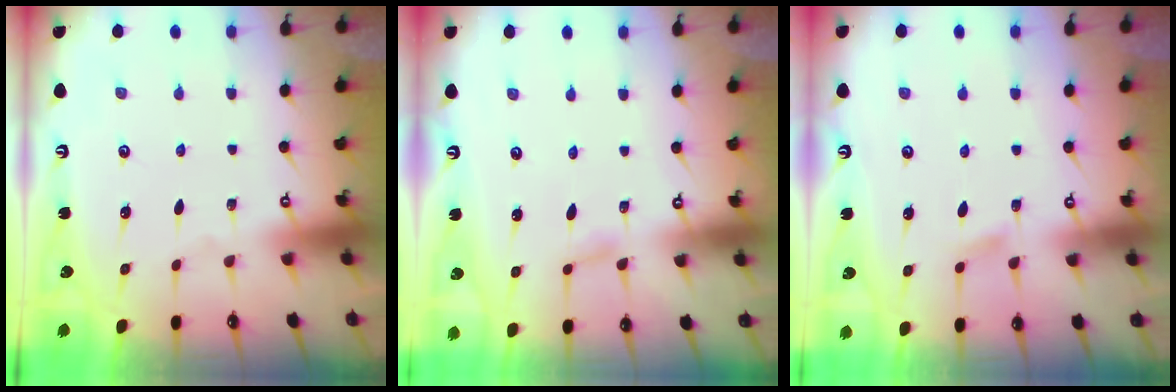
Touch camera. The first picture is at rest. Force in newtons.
{"total": 3.7, "press": 3.6, "slide": 0.5}
{"total": 5.2, "press": 5.1, "slide": 0.6}